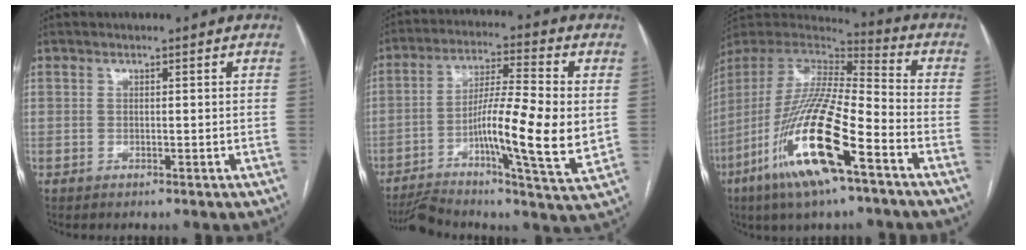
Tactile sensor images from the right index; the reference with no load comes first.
{"total": 17.9, "force": [-3.2, 1.7, 17.5], "torque": [-0.299, -0.001, -0.053]}
{"total": 21.8, "force": [-10.5, 3.1, 18.9], "torque": [-0.406, -0.046, -0.197]}